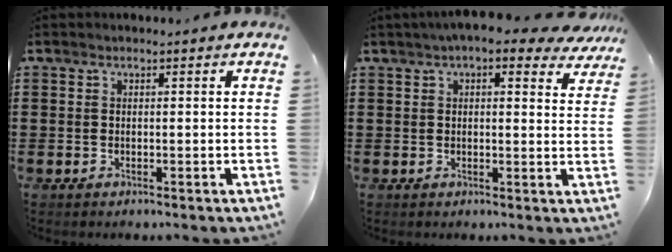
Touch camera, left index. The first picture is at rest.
{"total": 4.9, "force": [3.8, 1.3, 2.8], "torque": [-0.058, -0.005, 0.066]}